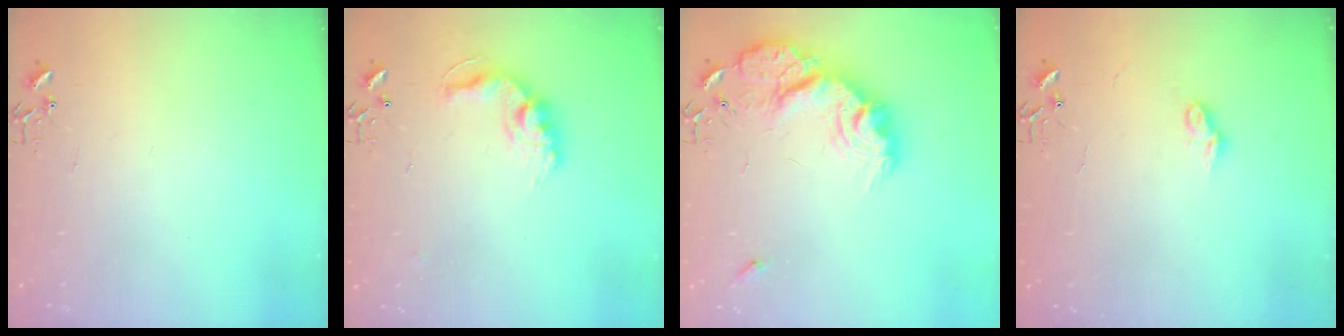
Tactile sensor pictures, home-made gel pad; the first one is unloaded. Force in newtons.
{"total": 13.8, "press": 13.8, "slide": 1.0}
{"total": 19.6, "press": 19.6, "slide": 1.3}
{"total": 6.9, "press": 6.9, "slide": 0.2}